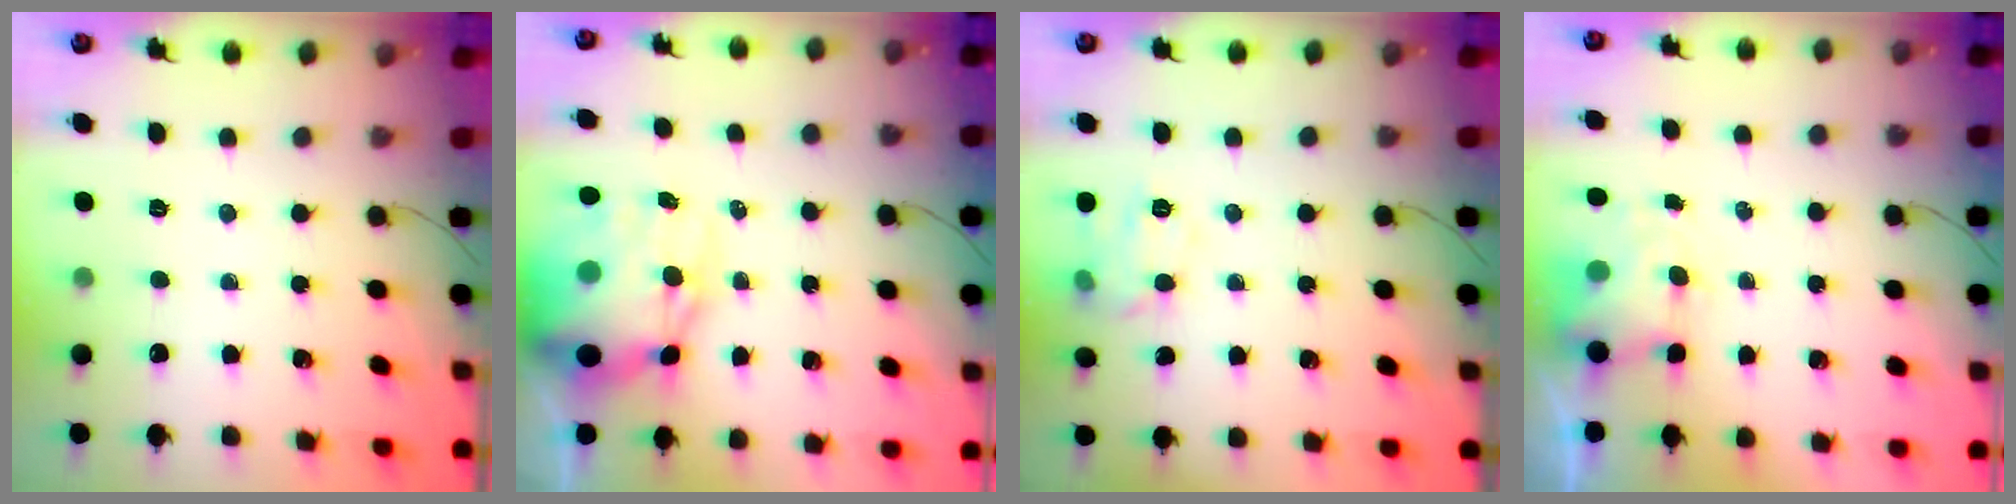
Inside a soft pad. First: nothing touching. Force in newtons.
{"total": 17.6, "press": 17.1, "slide": 4.1}
{"total": 7.5, "press": 7.3, "slide": 1.4}
{"total": 4.4, "press": 4.3, "slide": 1.0}